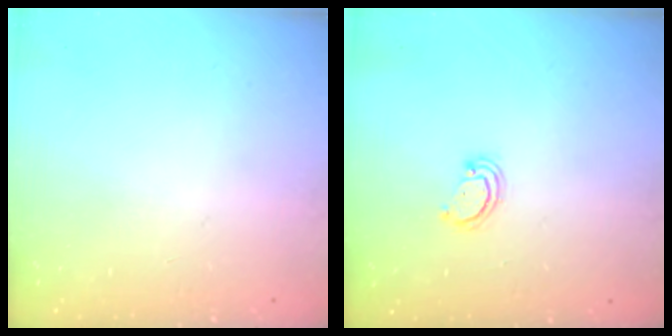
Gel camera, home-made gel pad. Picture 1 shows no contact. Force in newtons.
{"total": 2.3, "press": 2.3, "slide": 0.3}